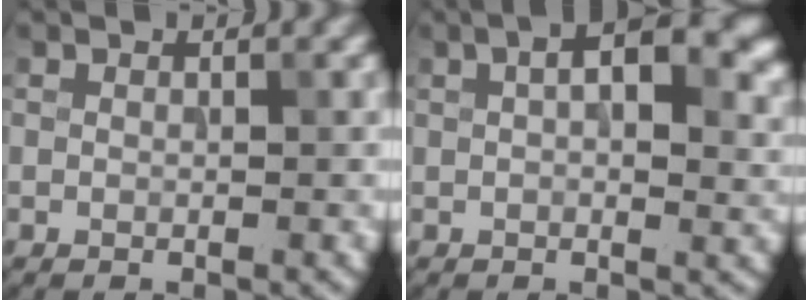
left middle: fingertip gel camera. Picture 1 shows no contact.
{"total": 7.9, "force": [2.5, 3.9, 6.4], "torque": [-0.081, 0.014, 0.031]}